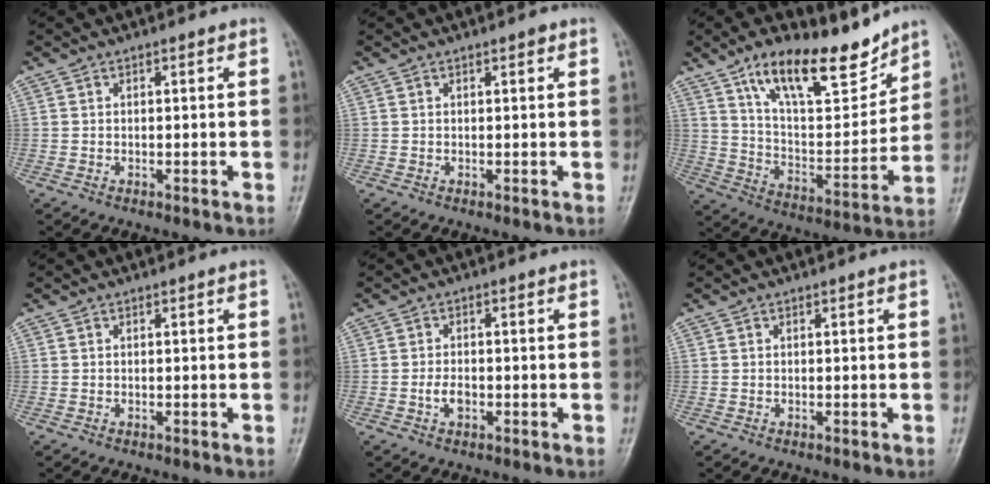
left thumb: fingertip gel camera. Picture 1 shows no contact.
{"total": 0.8, "force": [0.4, 0.3, 0.6], "torque": [-0.007, 0.000, 0.004]}
{"total": 18.3, "force": [12.9, 6.7, 11.1], "torque": [-0.136, -0.076, 0.226]}
{"total": 0.0}
{"total": 2.8, "force": [-0.9, 1.7, 2.0], "torque": [-0.033, 0.006, -0.018]}
{"total": 0.0}